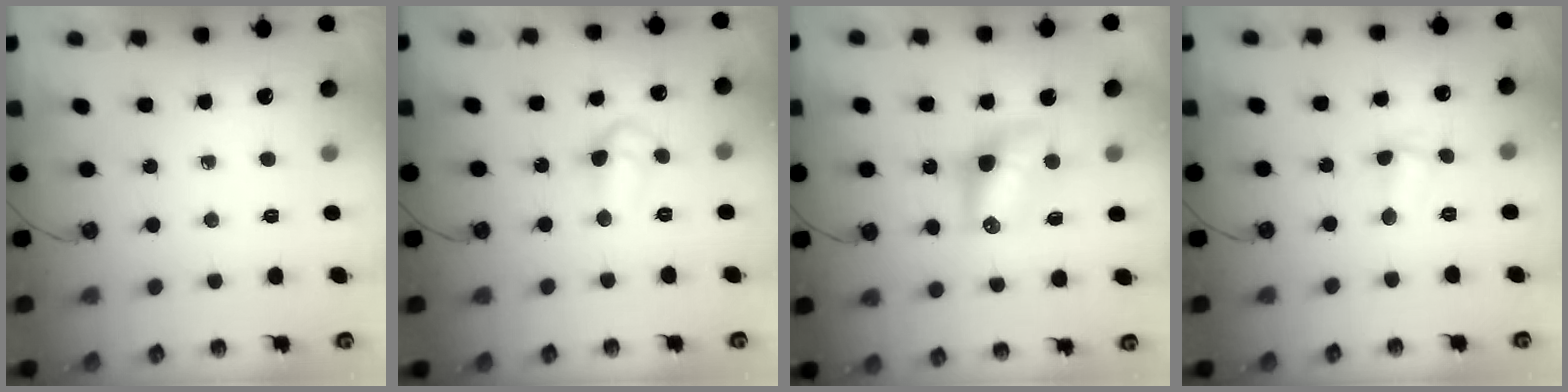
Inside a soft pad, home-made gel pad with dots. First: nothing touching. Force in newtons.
{"total": 7.3, "press": 7.2, "slide": 0.8}
{"total": 8.5, "press": 8.5, "slide": 0.3}
{"total": 2.5, "press": 2.5, "slide": 0.4}